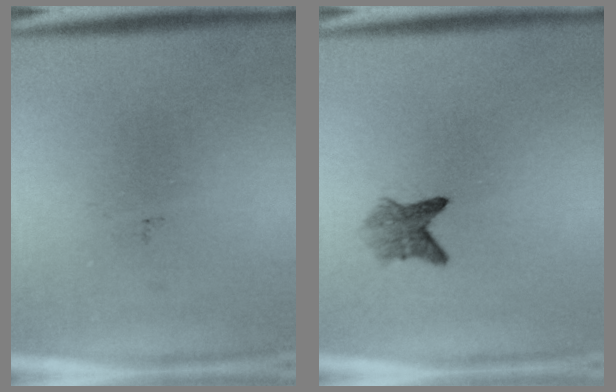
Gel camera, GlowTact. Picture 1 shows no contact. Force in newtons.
{"total": 2.7}